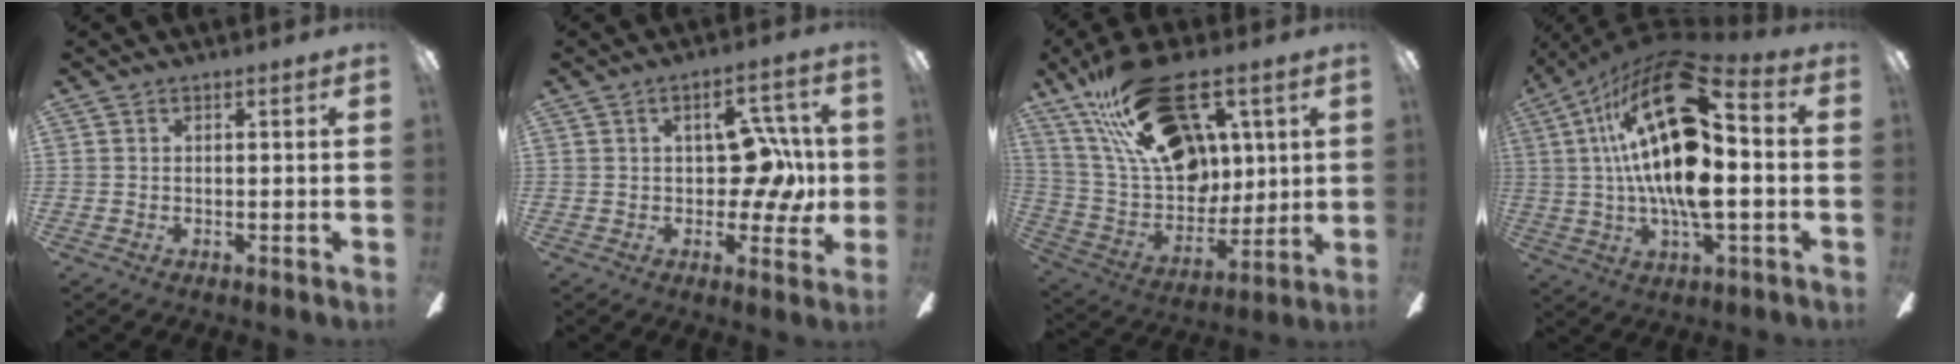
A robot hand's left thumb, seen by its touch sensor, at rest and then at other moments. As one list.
[{"total": 12.7, "force": [1.5, 7.5, 10.1], "torque": [-0.137, 0.010, 0.026]}, {"total": 28.6, "force": [15.3, 15.5, 18.6], "torque": [-0.331, -0.071, 0.271]}, {"total": 24.9, "force": [4.7, 10.2, 22.2], "torque": [-0.403, -0.025, 0.072]}]